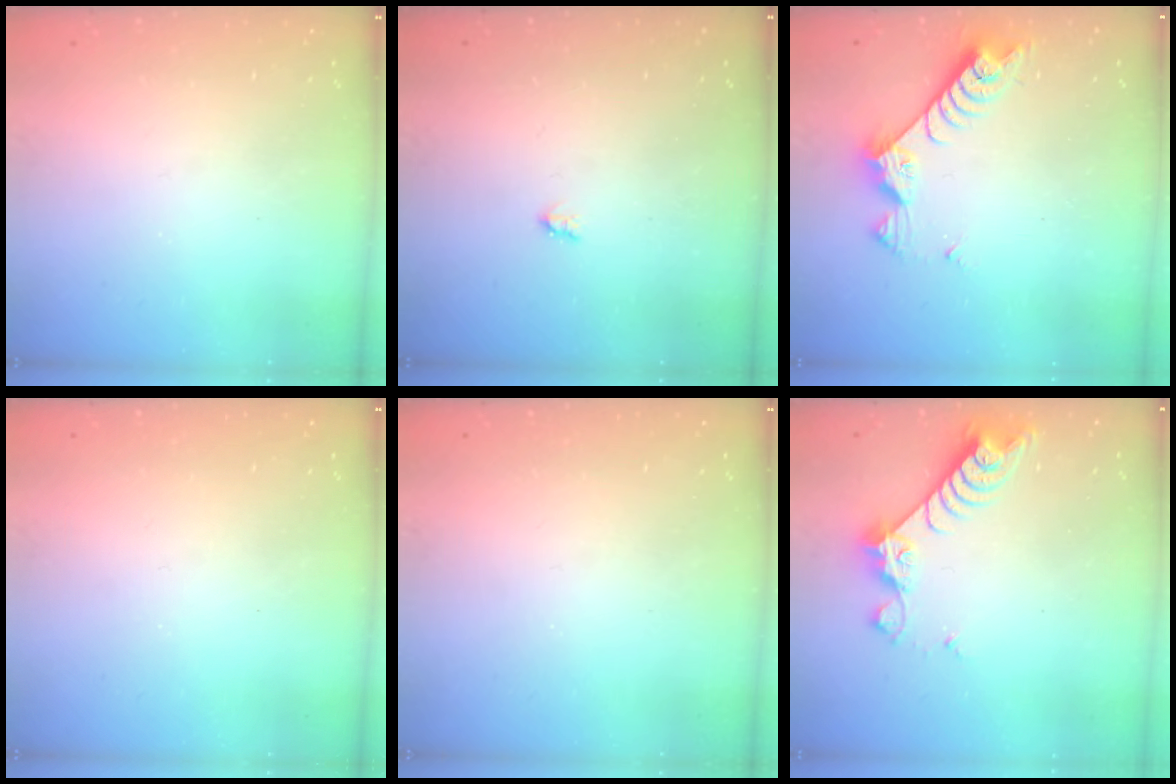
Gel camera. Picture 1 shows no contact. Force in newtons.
{"total": 1.7, "press": 1.6, "slide": 0.3}
{"total": 7.7, "press": 7.6, "slide": 1.2}
{"total": 0.0}
{"total": 0.0}
{"total": 8.1, "press": 8.1, "slide": 0.7}